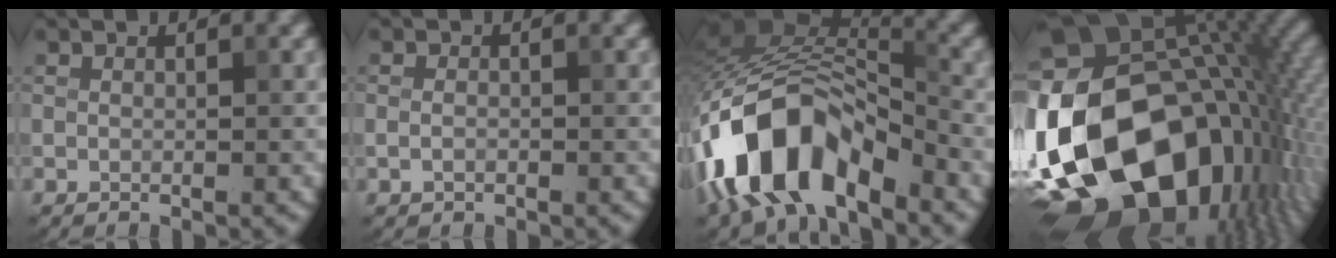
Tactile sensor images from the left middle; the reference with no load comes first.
{"total": 1.0, "force": [-0.3, 0.7, 0.6], "torque": [-0.013, 0.000, -0.008]}
{"total": 11.6, "force": [-6.3, 5.8, 7.7], "torque": [-0.140, 0.005, -0.121]}
{"total": 21.9, "force": [-4.8, 14.6, 15.6], "torque": [-0.299, -0.014, -0.082]}